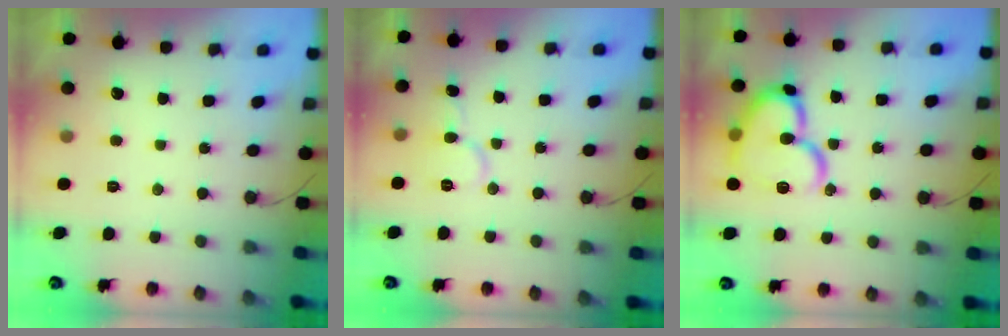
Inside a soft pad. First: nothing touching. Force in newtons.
{"total": 6.9, "press": 6.9, "slide": 0.9}
{"total": 17.7, "press": 17.6, "slide": 1.8}